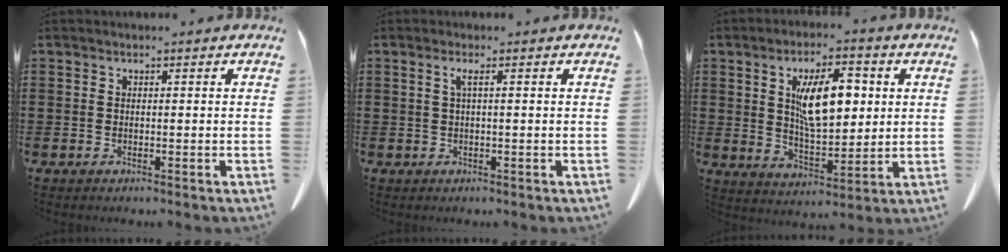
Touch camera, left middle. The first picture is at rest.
{"total": 1.4, "force": [0.2, -0.1, 1.4], "torque": [-0.027, -0.001, 0.004]}
{"total": 10.0, "force": [3.0, 4.3, 8.5], "torque": [-0.154, 0.007, 0.049]}